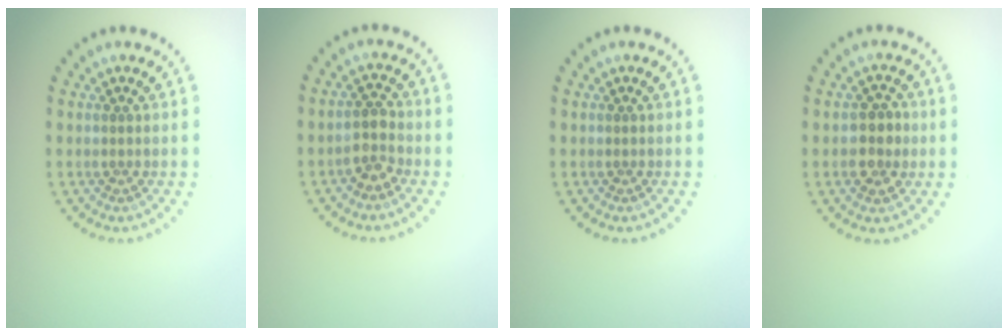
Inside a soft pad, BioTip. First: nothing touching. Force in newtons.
{"total": 2.4, "press": 2.2, "slide": 0.8}
{"total": 0.0}
{"total": 2.7, "press": 2.7, "slide": 0.4}